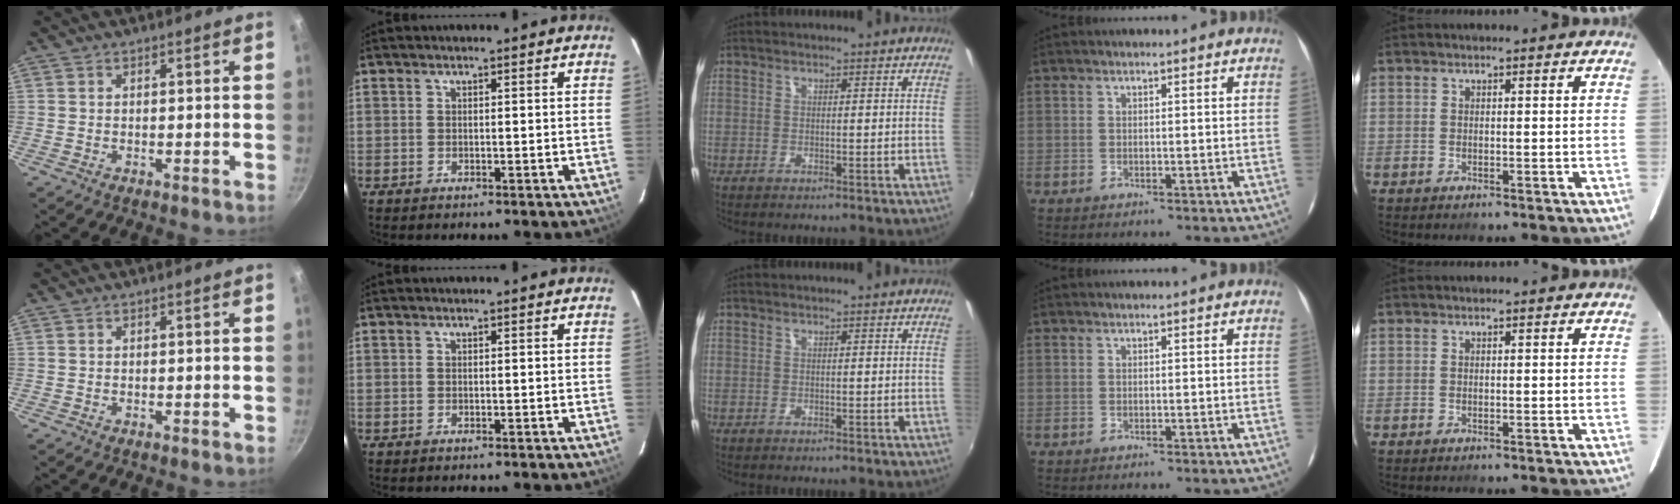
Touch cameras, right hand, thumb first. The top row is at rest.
{}